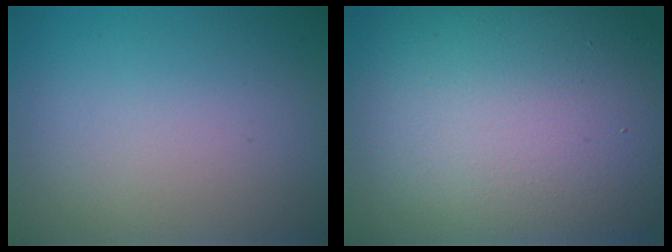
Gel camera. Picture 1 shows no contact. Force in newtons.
{"total": 18.8, "press": 18.8, "slide": 0.9}